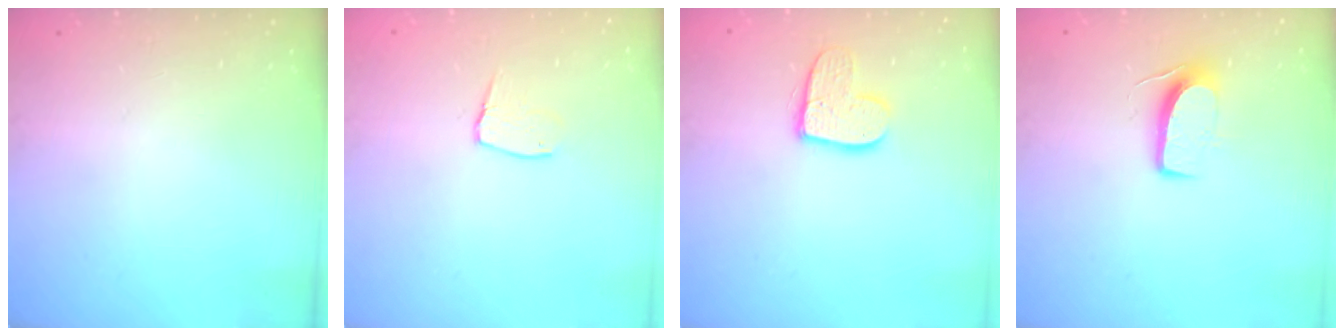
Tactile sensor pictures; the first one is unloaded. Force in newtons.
{"total": 7.0, "press": 7.0, "slide": 0.5}
{"total": 11.6, "press": 11.6, "slide": 1.0}
{"total": 7.6, "press": 7.6, "slide": 0.5}